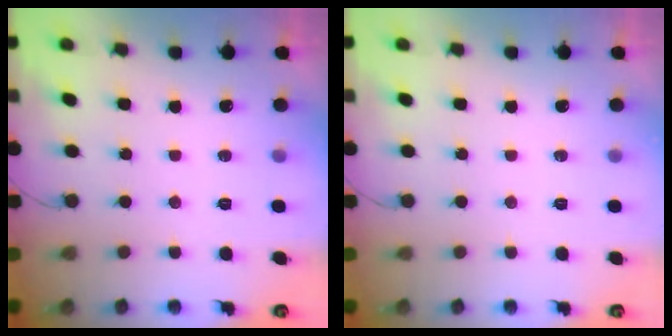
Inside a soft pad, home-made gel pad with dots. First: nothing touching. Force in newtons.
{"total": 0.0}